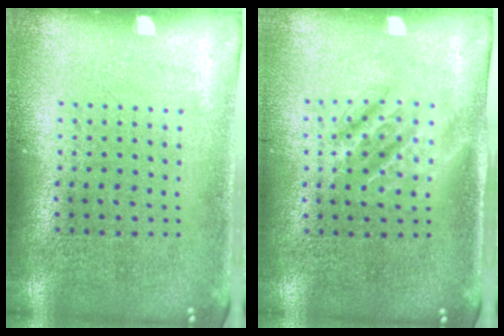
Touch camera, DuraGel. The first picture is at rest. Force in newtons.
{"total": 1.4, "press": 1.2, "slide": 0.7}